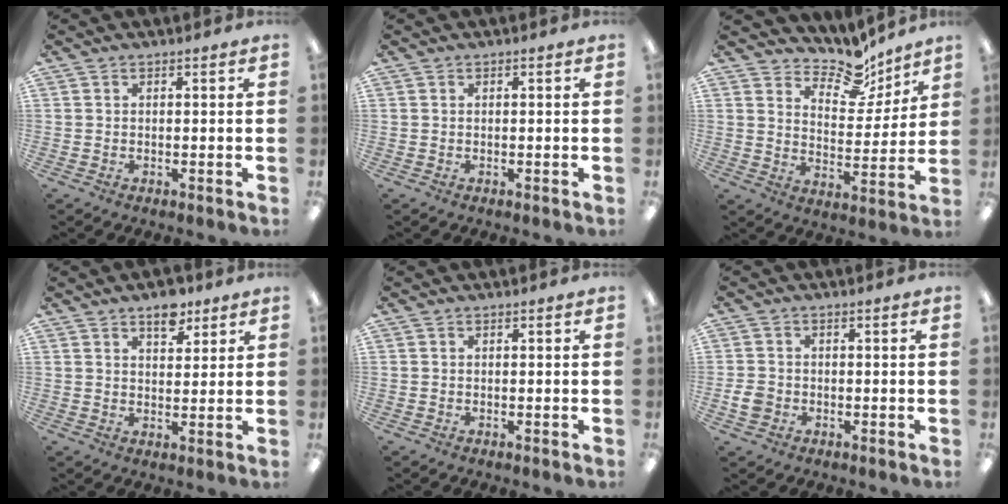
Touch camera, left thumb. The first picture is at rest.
{"total": 0.0}
{"total": 11.6, "force": [9.5, 5.3, 4.3], "torque": [-0.060, -0.076, 0.168]}
{"total": 6.4, "force": [4.5, 3.2, 3.2], "torque": [-0.024, -0.026, 0.073]}
{"total": 0.0}
{"total": 3.2, "force": [-0.8, 2.7, 1.4], "torque": [-0.028, 0.005, -0.015]}